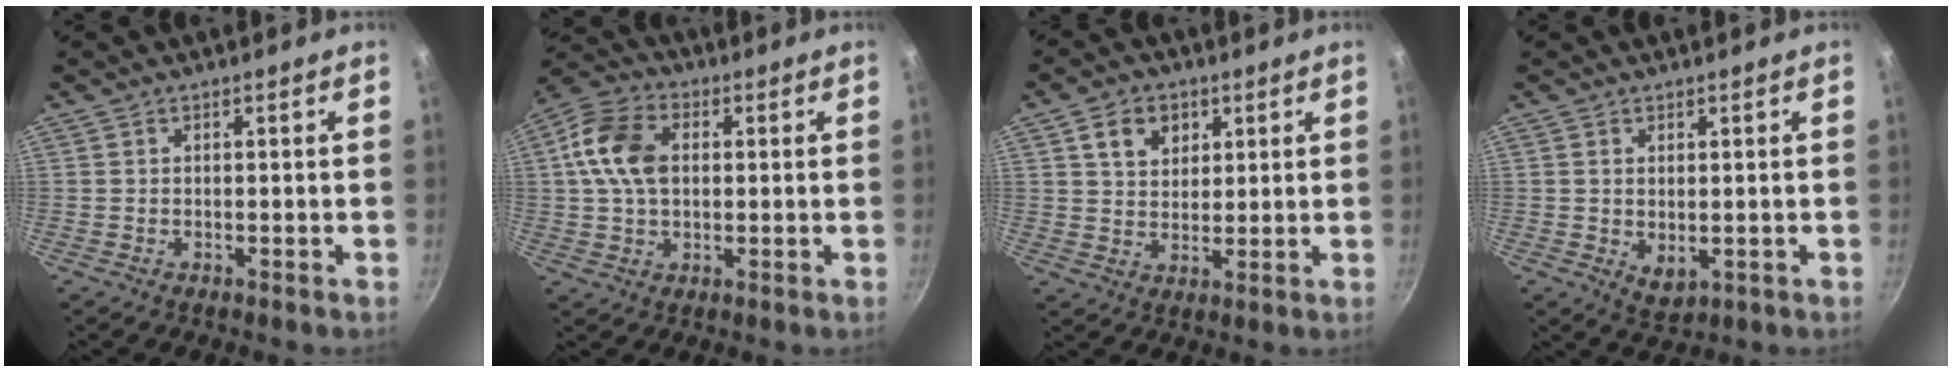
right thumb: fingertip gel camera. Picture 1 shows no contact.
{"total": 11.8, "force": [1.7, 8.1, 8.4], "torque": [-0.142, 0.015, 0.017]}
{"total": 7.0, "force": [2.9, 5.3, 3.5], "torque": [-0.036, -0.004, 0.048]}
{"total": 3.7, "force": [0.2, 2.2, 3.0], "torque": [-0.046, -0.013, 0.009]}